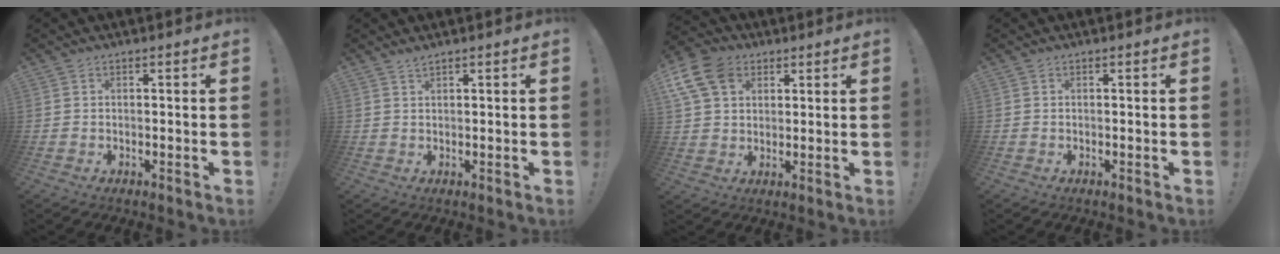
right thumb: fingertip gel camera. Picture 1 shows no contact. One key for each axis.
{"total": 1.4, "fx": 1.2, "fy": 0.0, "fz": 0.5, "tx": -0.005, "ty": -0.005, "tz": 0.022}
{"total": 12.5, "fx": 5.6, "fy": 8.9, "fz": 6.7, "tx": -0.138, "ty": -0.020, "tz": 0.109}
{"total": 0.0}